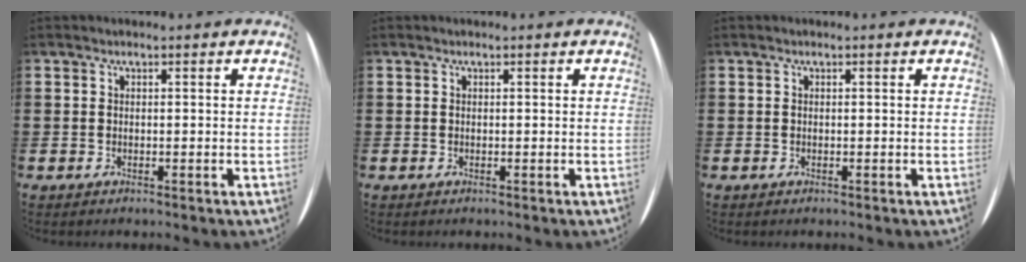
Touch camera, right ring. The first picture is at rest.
{"total": 0.0}
{"total": 0.0}